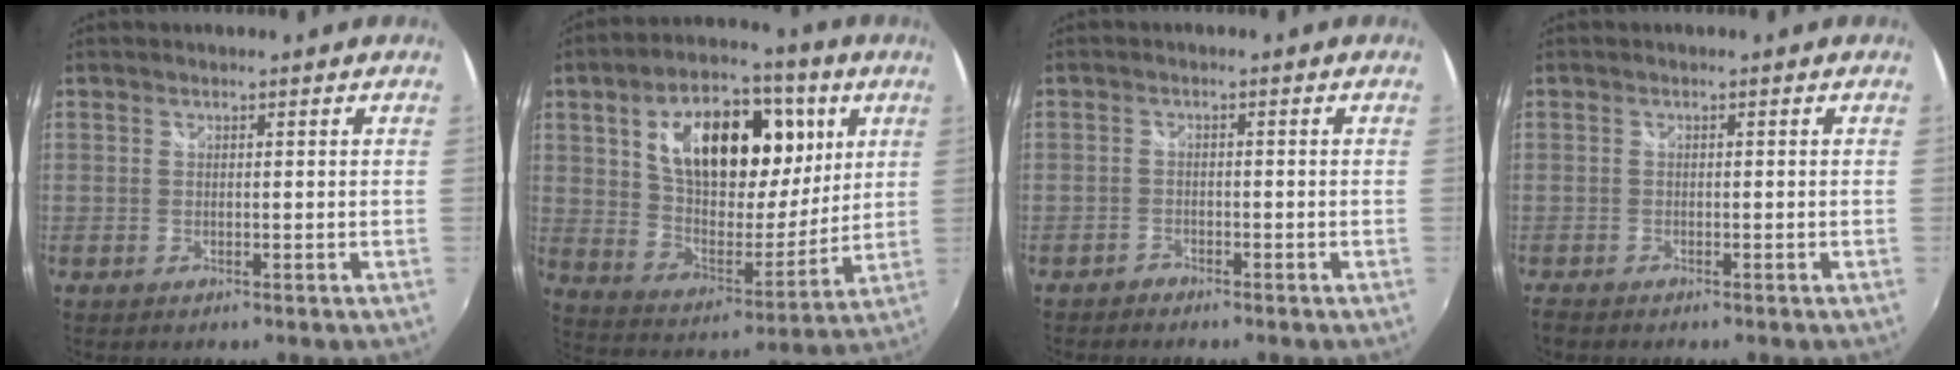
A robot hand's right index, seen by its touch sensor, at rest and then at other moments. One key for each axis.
{"total": 23.4, "fx": 8.2, "fy": 12.6, "fz": 17.9, "tx": -0.310, "ty": 0.023, "tz": 0.140}
{"total": 1.7, "fx": -1.6, "fy": 0.8, "fz": 0.0, "tx": -0.007, "ty": 0.002, "tz": -0.031}
{"total": 2.0, "fx": -1.8, "fy": 0.8, "fz": 0.5, "tx": -0.016, "ty": -0.009, "tz": -0.035}